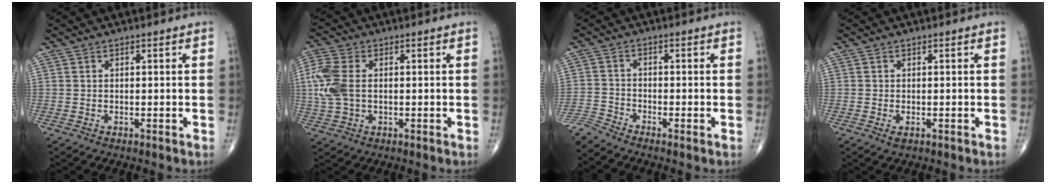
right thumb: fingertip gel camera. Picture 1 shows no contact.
{"total": 8.6, "force": [0.4, 5.5, 6.7], "torque": [-0.173, 0.010, 0.007]}
{"total": 3.5, "force": [-3.4, -0.4, 0.3], "torque": [-0.023, -0.002, -0.078]}
{"total": 1.3, "force": [-0.5, 0.7, 1.0], "torque": [-0.020, -0.003, -0.007]}